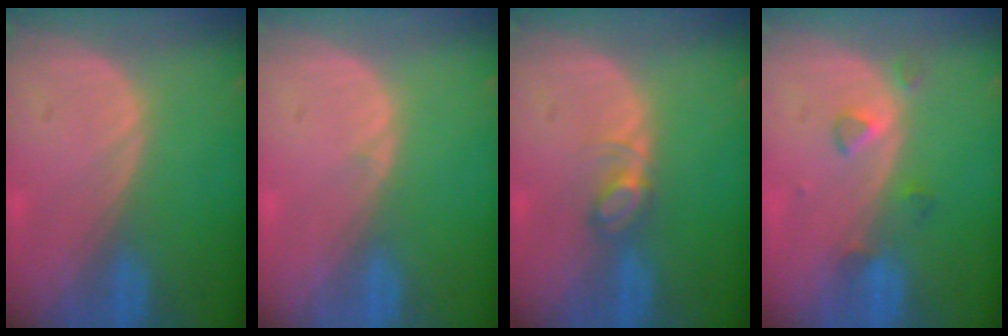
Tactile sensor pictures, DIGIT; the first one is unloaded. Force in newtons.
{"total": 0.6, "press": 0.2, "slide": 0.5}
{"total": 2.8, "press": 2.8, "slide": 0.4}
{"total": 3.0, "press": 2.8, "slide": 0.9}